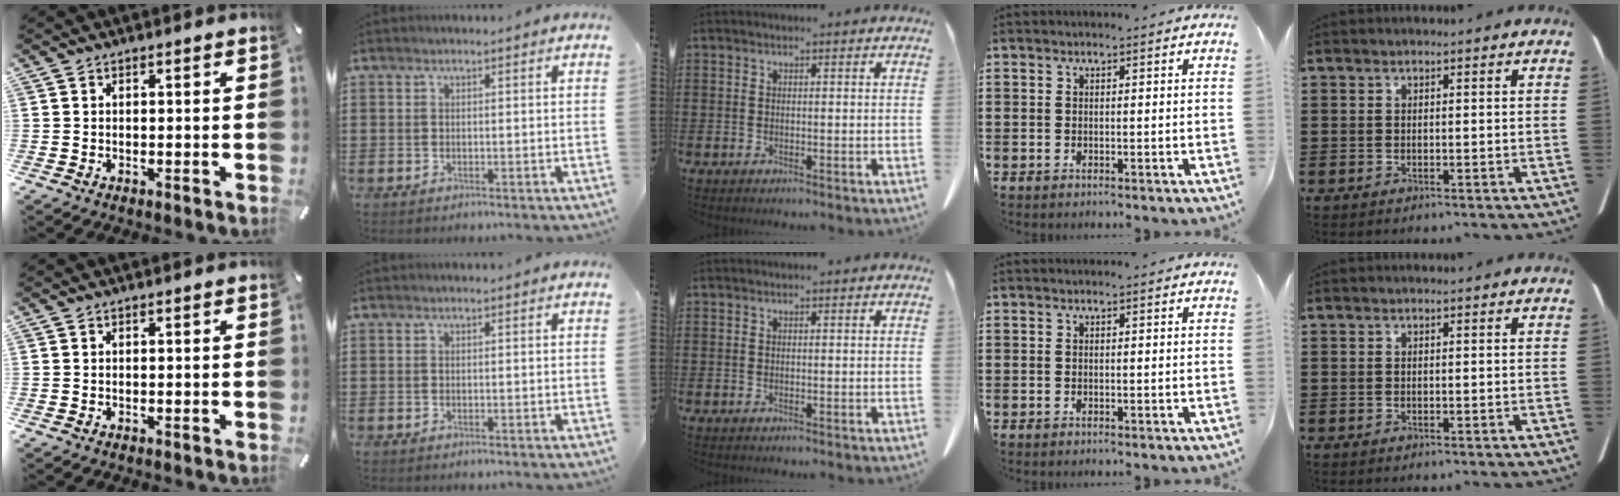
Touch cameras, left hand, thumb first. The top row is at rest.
{}